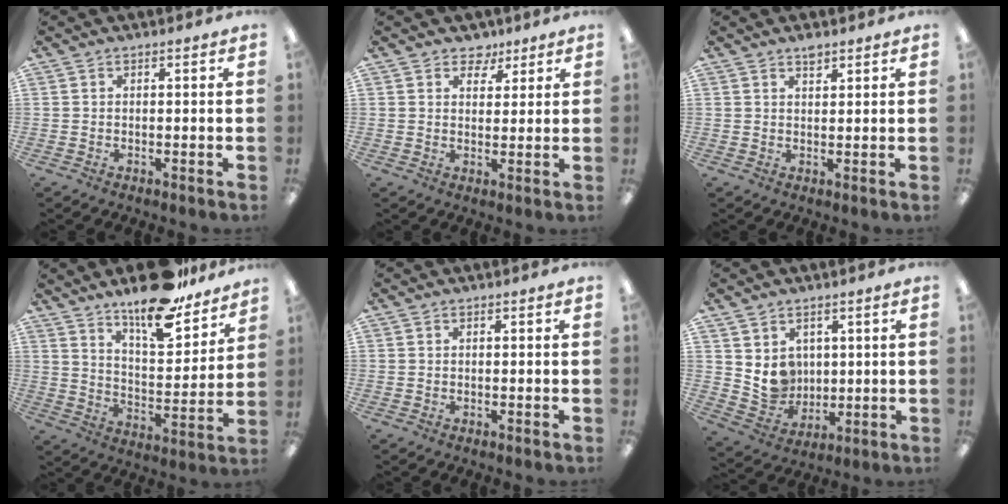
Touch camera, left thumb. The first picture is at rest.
{"total": 4.6, "force": [3.4, 3.0, 0.8], "torque": [-0.005, -0.014, 0.059]}
{"total": 2.2, "force": [1.8, 0.9, 0.9], "torque": [-0.012, -0.005, 0.032]}
{"total": 15.8, "force": [13.3, 4.5, 7.3], "torque": [-0.107, -0.098, 0.226]}
{"total": 0.0}
{"total": 8.0, "force": [3.3, 6.9, 2.1], "torque": [-0.039, -0.024, 0.070]}